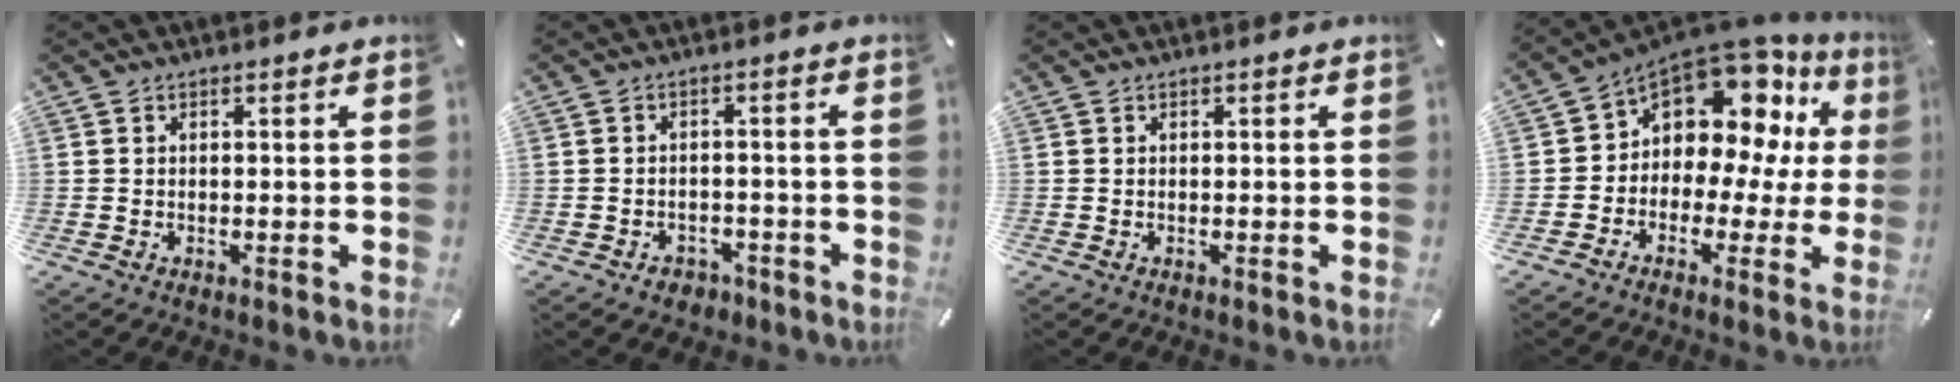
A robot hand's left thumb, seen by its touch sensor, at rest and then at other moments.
{"total": 3.4, "force": [-1.9, 2.6, 1.0], "torque": [-0.014, 0.009, -0.036]}
{"total": 0.0}
{"total": 11.3, "force": [6.9, 7.2, 5.3], "torque": [-0.090, -0.071, 0.122]}